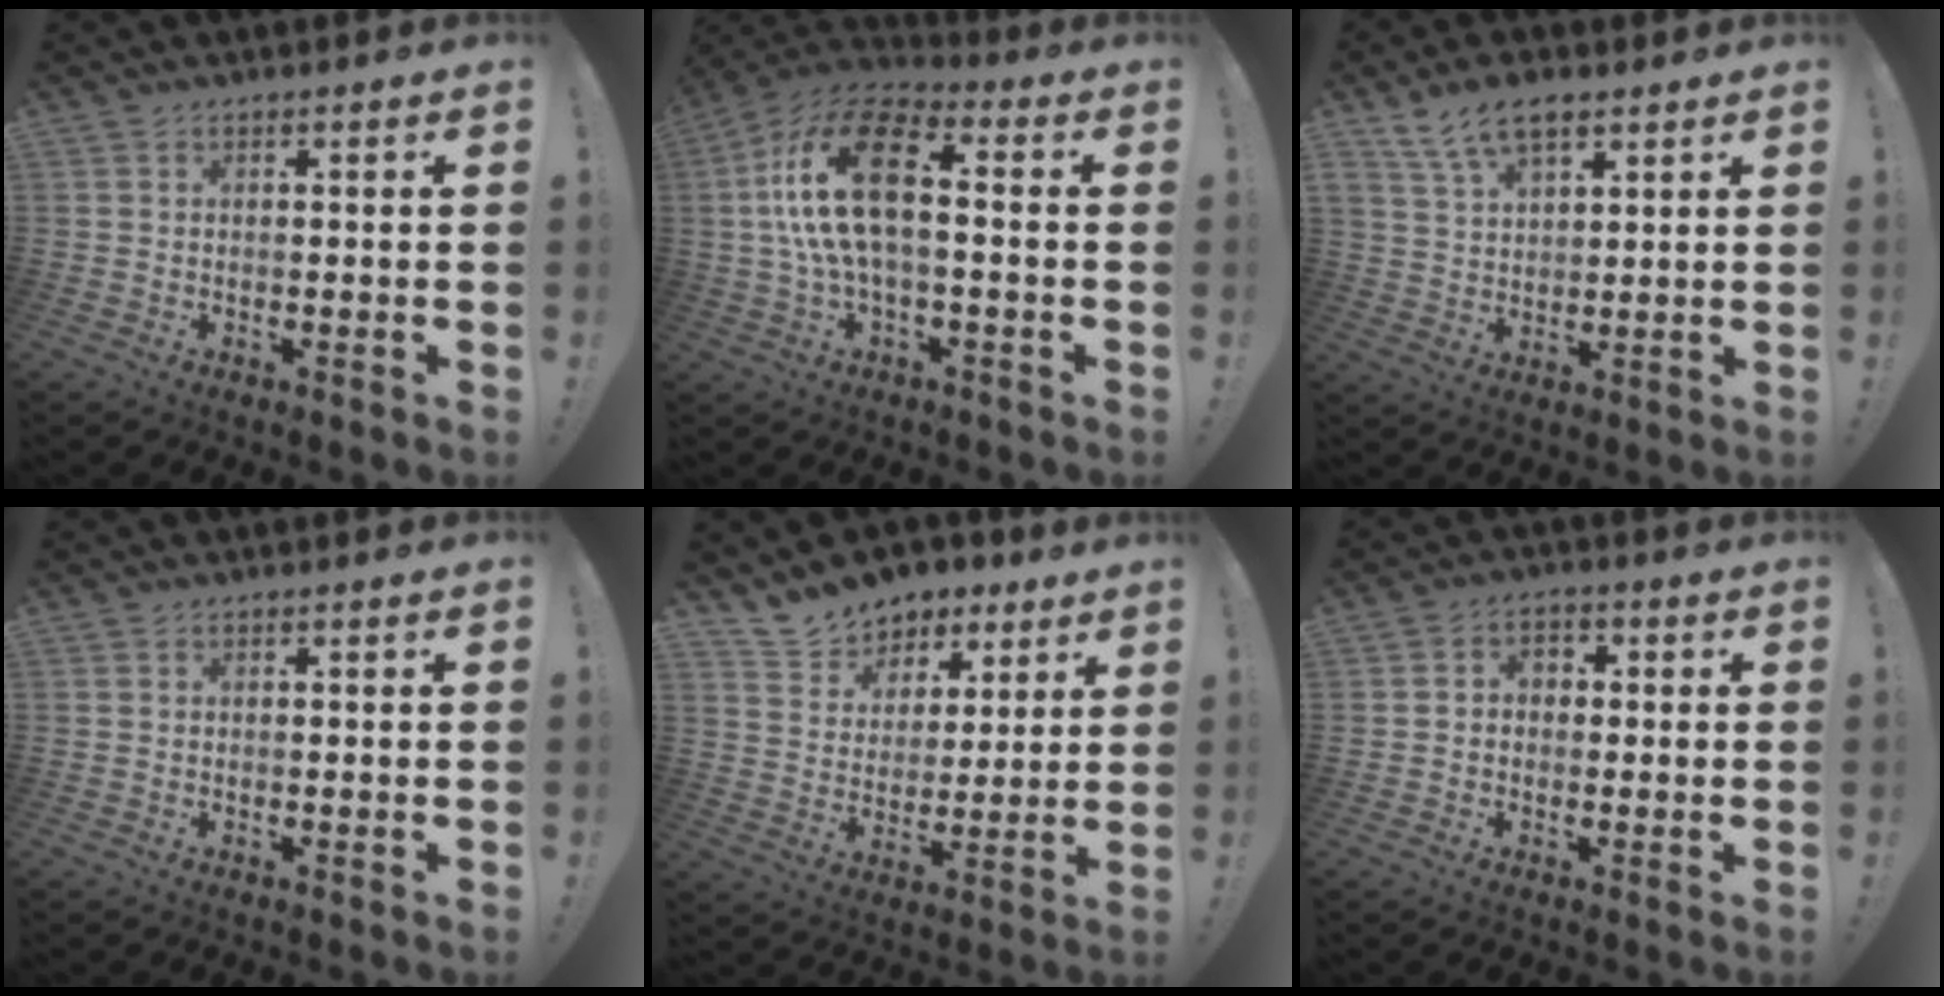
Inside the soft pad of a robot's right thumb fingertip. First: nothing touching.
{"total": 18.9, "force": [1.8, 9.0, 16.5], "torque": [-0.323, 0.008, 0.028]}
{"total": 9.3, "force": [6.0, 4.7, 5.5], "torque": [-0.100, -0.017, 0.115]}
{"total": 0.0}
{"total": 10.1, "force": [7.7, 6.3, 1.3], "torque": [-0.029, -0.061, 0.150]}
{"total": 3.3, "force": [-1.0, 2.8, 1.5], "torque": [-0.025, 0.011, -0.018]}